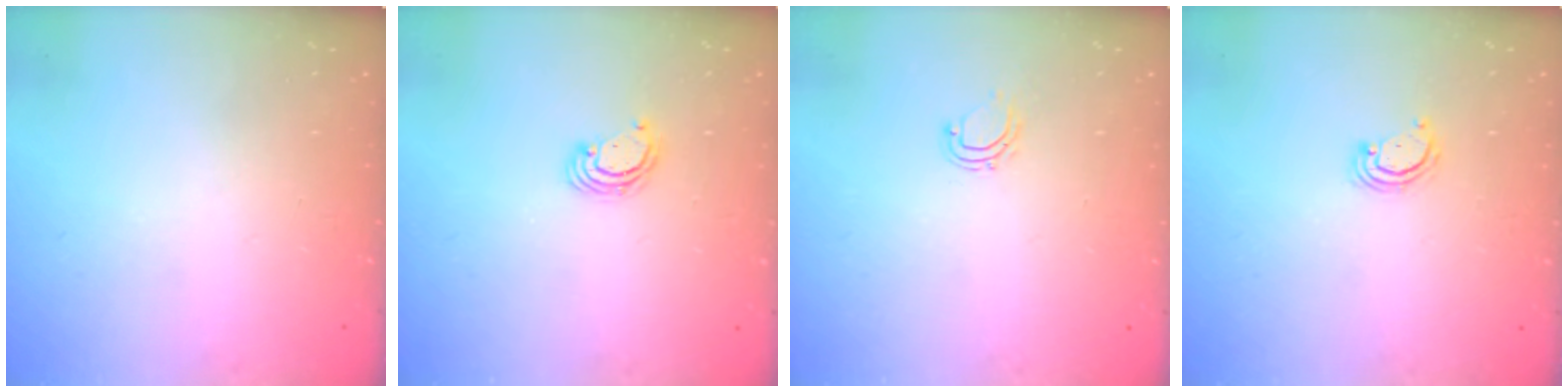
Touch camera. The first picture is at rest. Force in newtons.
{"total": 3.3, "press": 3.3, "slide": 0.4}
{"total": 4.7, "press": 4.6, "slide": 0.6}
{"total": 3.3, "press": 3.3, "slide": 0.4}